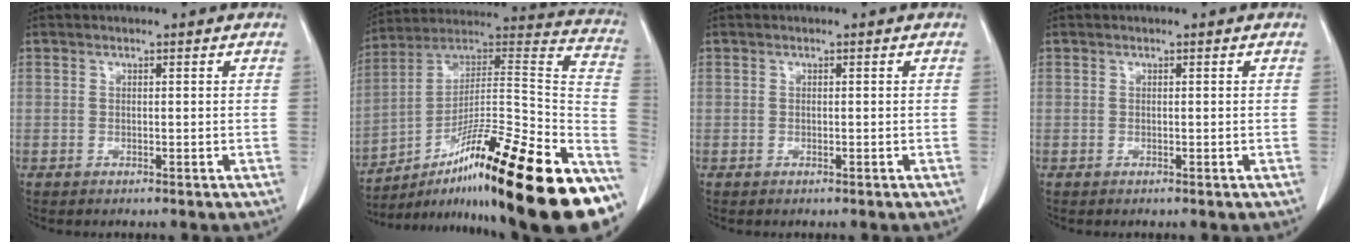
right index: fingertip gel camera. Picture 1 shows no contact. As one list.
[{"total": 33.7, "force": [-20.4, 4.5, 26.5], "torque": [-0.290, 0.012, -0.317]}, {"total": 0.0}, {"total": 0.0}]